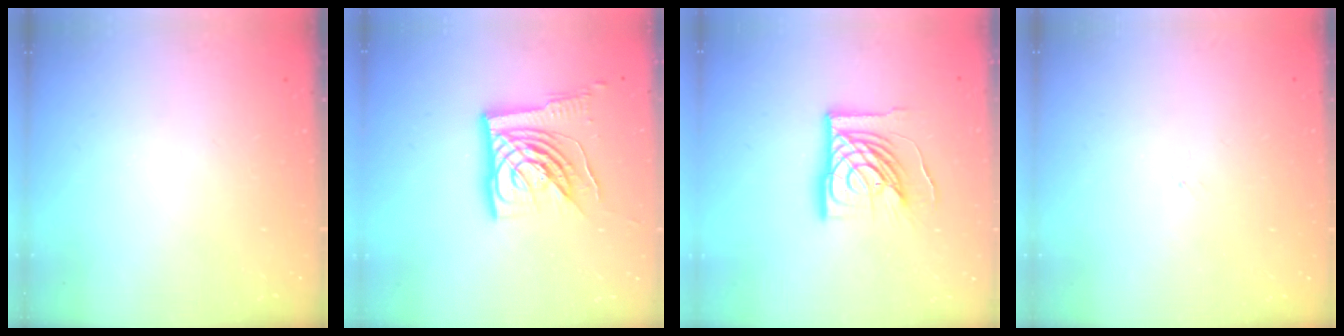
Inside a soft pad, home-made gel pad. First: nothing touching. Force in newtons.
{"total": 15.5, "press": 15.4, "slide": 1.8}
{"total": 17.5, "press": 17.4, "slide": 2.2}
{"total": 1.5, "press": 1.4, "slide": 0.3}